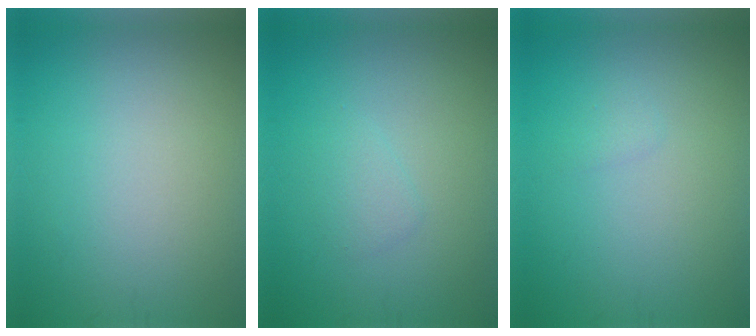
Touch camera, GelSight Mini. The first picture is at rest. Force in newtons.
{"total": 1.1, "press": 1.1, "slide": 0.1}
{"total": 0.5, "press": 0.5, "slide": 0.0}